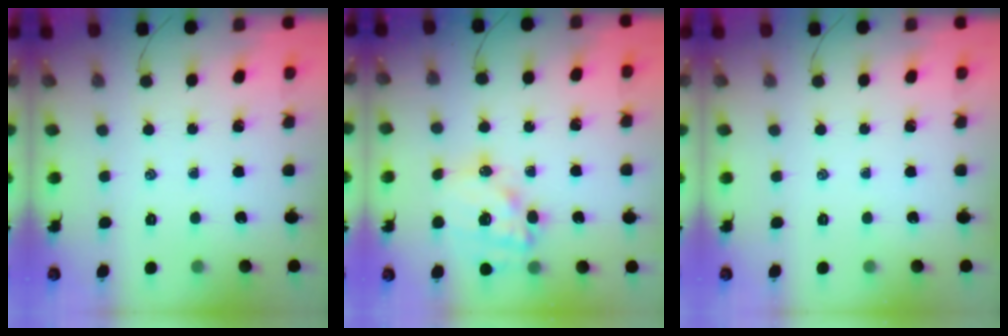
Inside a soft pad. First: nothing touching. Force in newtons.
{"total": 14.5, "press": 14.1, "slide": 3.3}
{"total": 0.0}